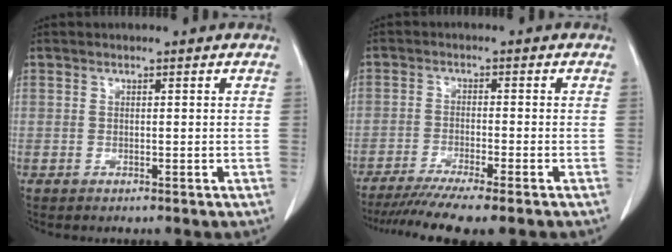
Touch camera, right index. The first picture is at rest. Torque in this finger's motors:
{"motor_torque": [1.23, -0.91, 0.49, 0.15]}